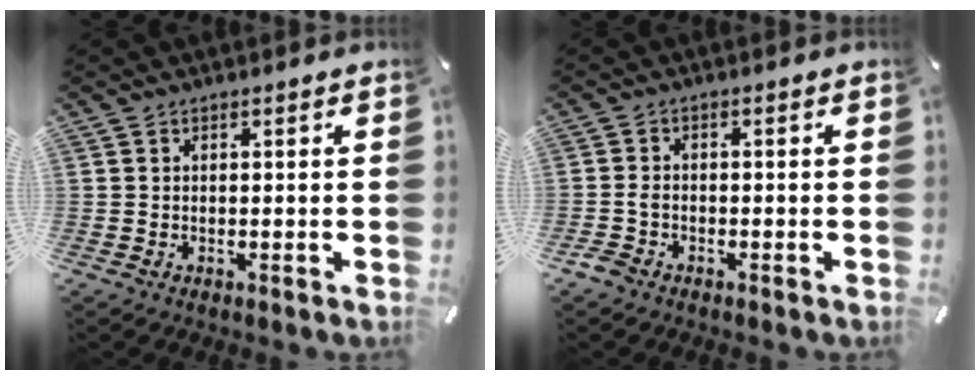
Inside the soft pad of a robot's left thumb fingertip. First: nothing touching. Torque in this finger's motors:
{"motor_torque": [-0.18, 0.47, 0.07, -0.02, 0.01]}